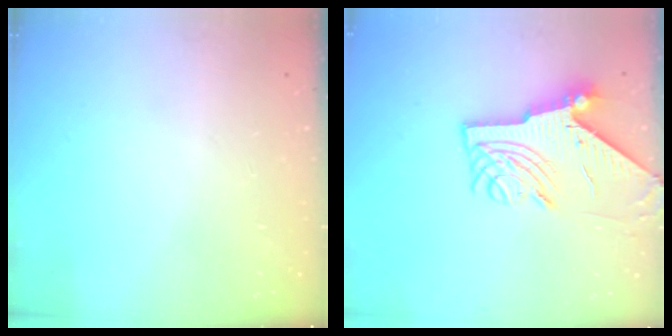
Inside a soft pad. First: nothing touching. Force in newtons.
{"total": 9.2, "press": 9.1, "slide": 1.3}